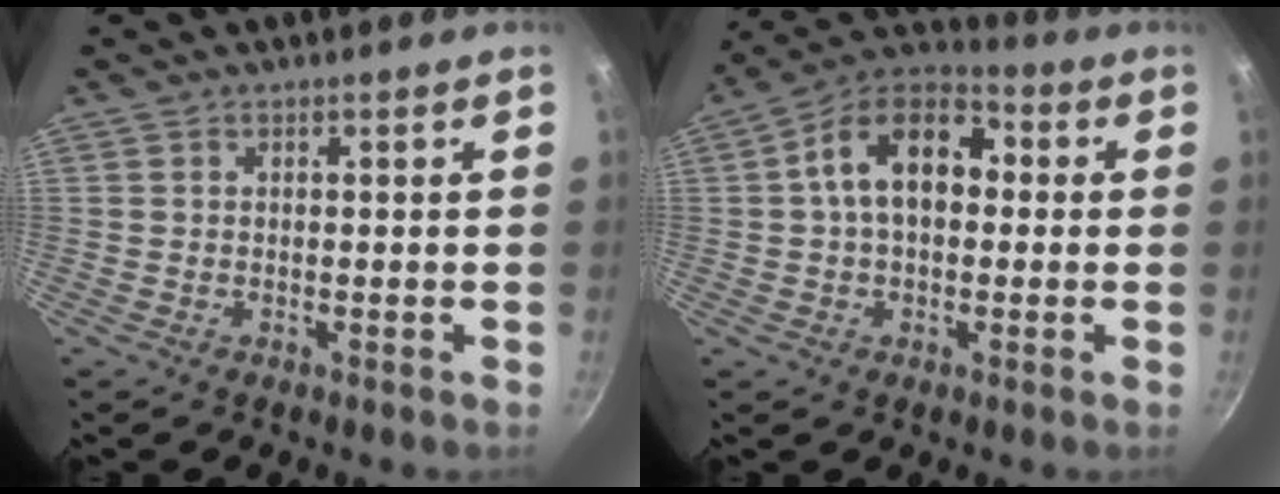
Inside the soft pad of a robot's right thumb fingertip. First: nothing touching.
{"total": 14.2, "force": [1.6, 9.4, 10.6], "torque": [-0.138, 0.035, 0.003]}